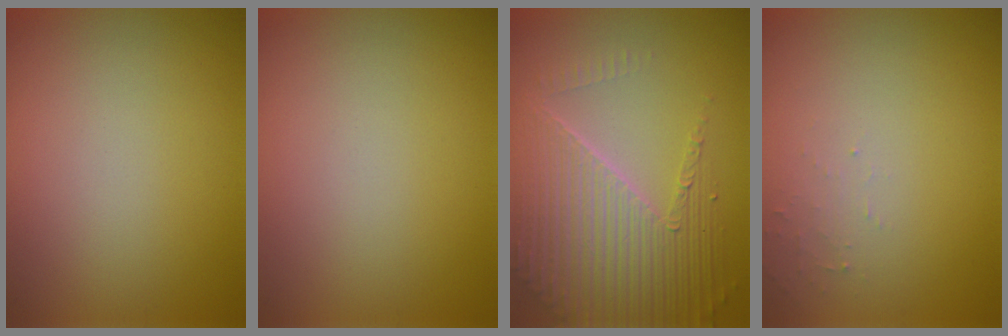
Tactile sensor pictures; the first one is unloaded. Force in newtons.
{"total": 0.0}
{"total": 6.7, "press": 4.9, "slide": 4.5}
{"total": 1.1, "press": 1.1, "slide": 0.2}